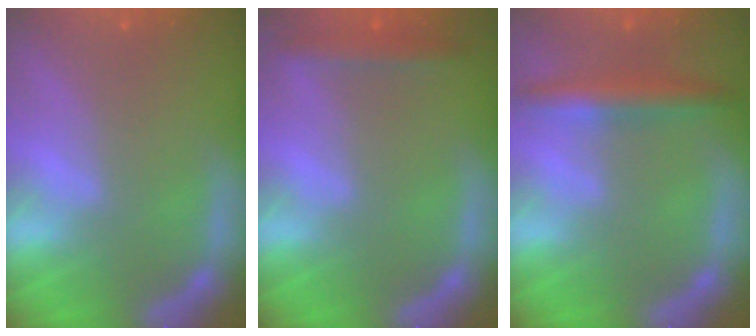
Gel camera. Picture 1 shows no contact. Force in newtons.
{"total": 2.4}
{"total": 4.0}